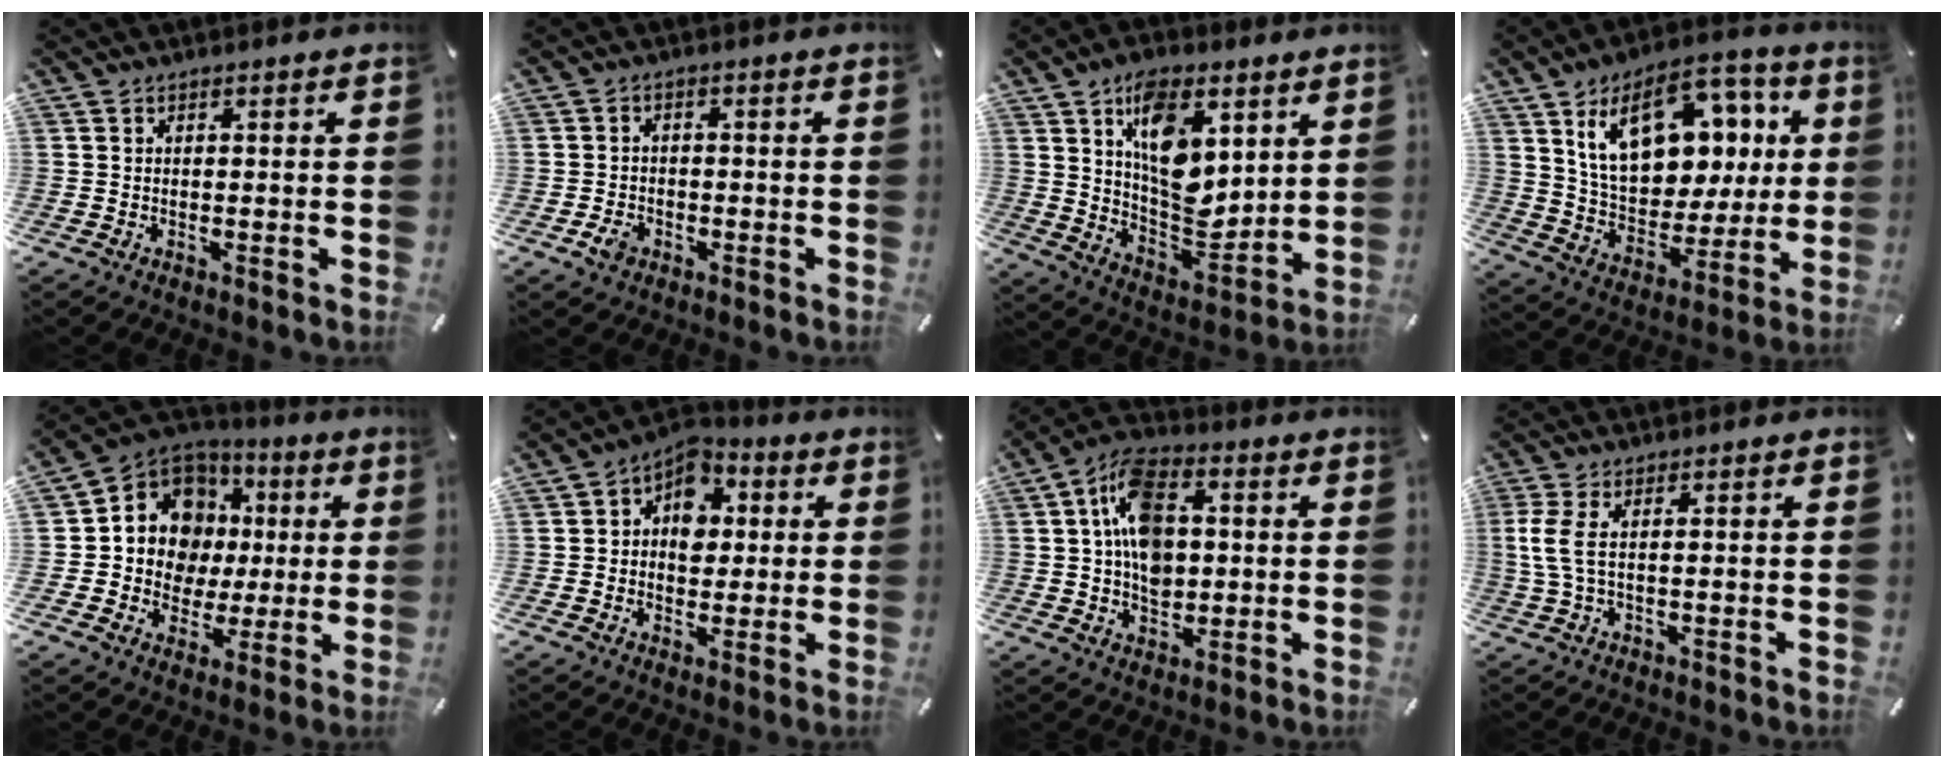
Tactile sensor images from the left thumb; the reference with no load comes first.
{"total": 3.5, "force": [-1.8, 2.6, 1.6], "torque": [-0.033, 0.006, -0.034]}
{"total": 14.6, "force": [6.5, 8.1, 10.3], "torque": [-0.168, -0.033, 0.114]}
{"total": 19.5, "force": [8.3, 12.8, 12.2], "torque": [-0.198, -0.033, 0.151]}
{"total": 12.0, "force": [1.7, 11.4, 3.6], "torque": [-0.076, -0.022, 0.040]}
{"total": 8.2, "force": [0.5, 6.9, 4.5], "torque": [-0.055, -0.004, 0.003]}
{"total": 12.5, "force": [1.4, 8.6, 9.0], "torque": [-0.173, 0.008, 0.025]}
{"total": 4.9, "force": [0.5, 1.0, 4.8], "torque": [-0.109, -0.013, 0.004]}